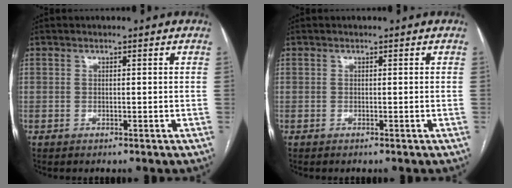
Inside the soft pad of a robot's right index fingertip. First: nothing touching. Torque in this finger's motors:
{"motor_torque": [0.13, -0.02, -0.01, 0.00]}